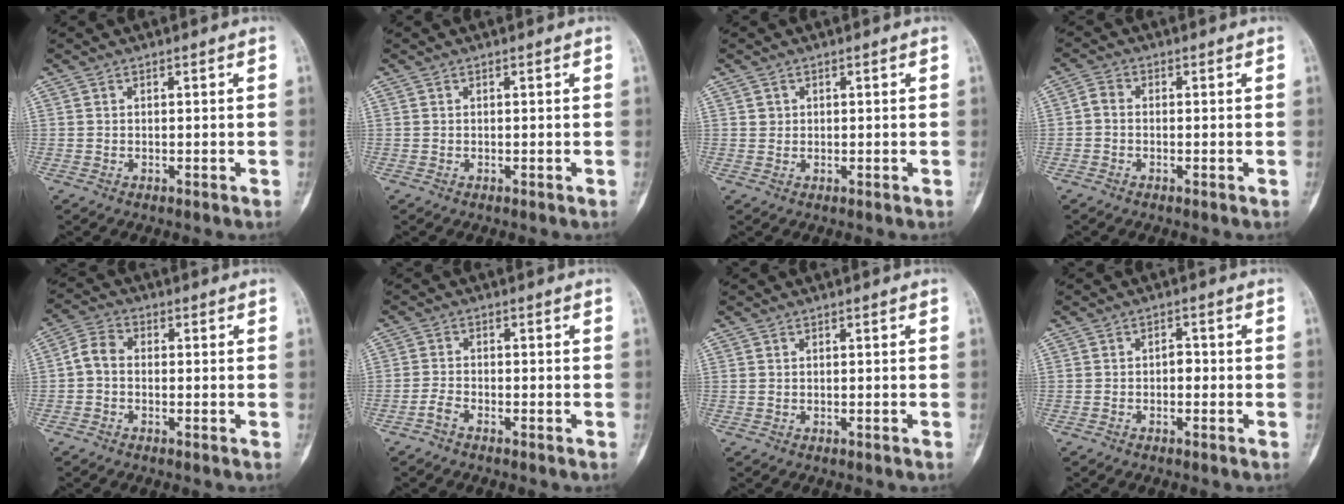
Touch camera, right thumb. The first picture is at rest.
{"total": 0.0}
{"total": 1.0, "force": [0.3, 1.0, 0.1], "torque": [0.012, 0.004, 0.005]}
{"total": 2.2, "force": [-0.7, 1.5, 1.5], "torque": [-0.025, 0.012, -0.022]}
{"total": 4.3, "force": [-0.8, 3.1, 2.9], "torque": [-0.049, 0.018, -0.029]}
{"total": 2.3, "force": [-1.7, 0.9, 1.2], "torque": [-0.027, 0.014, -0.036]}
{"total": 0.0}
{"total": 1.9, "force": [-0.4, 1.2, 1.3], "torque": [-0.005, 0.014, -0.011]}